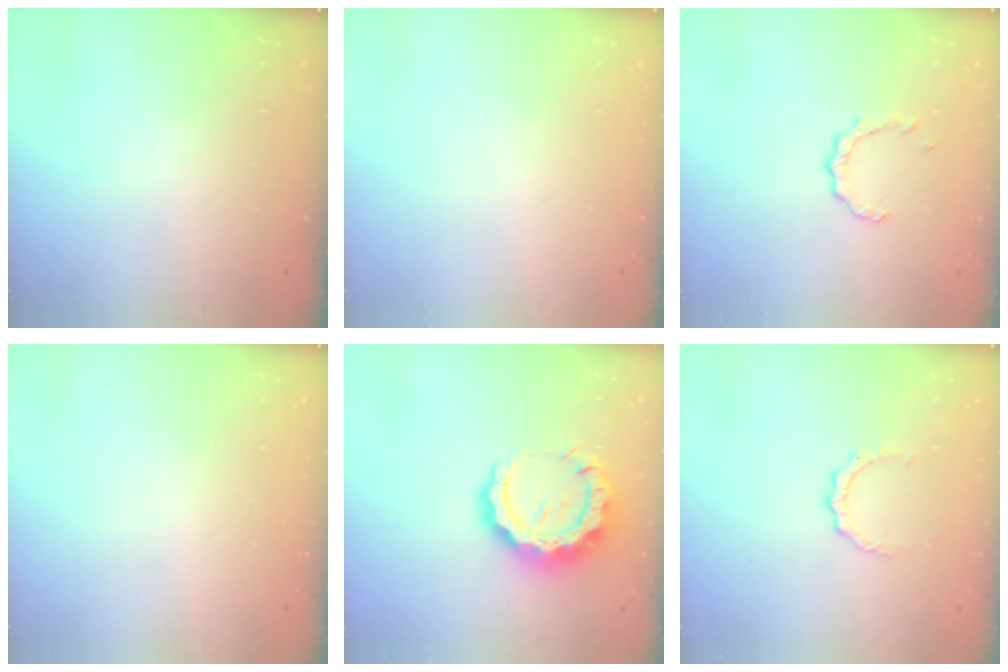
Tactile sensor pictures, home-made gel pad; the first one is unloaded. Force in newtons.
{"total": 0.0}
{"total": 2.4, "press": 2.4, "slide": 0.3}
{"total": 0.0}
{"total": 14.2, "press": 14.2, "slide": 1.2}
{"total": 3.0, "press": 3.0, "slide": 0.2}